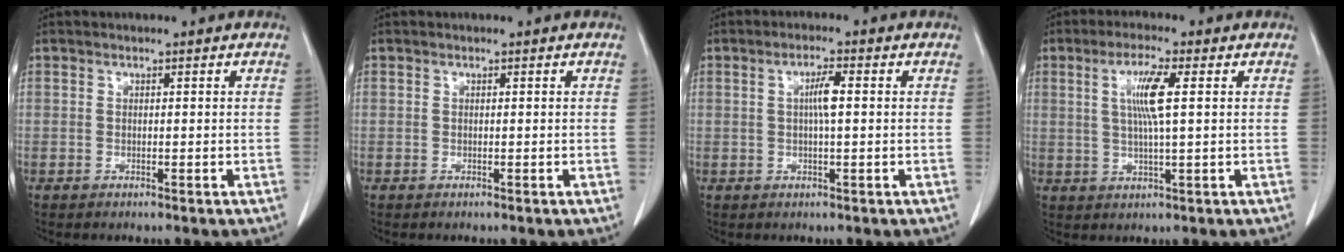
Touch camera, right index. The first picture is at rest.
{"total": 0.0}
{"total": 2.4, "force": [0.3, 0.2, 2.4], "torque": [-0.044, 0.002, 0.004]}
{"total": 6.2, "force": [1.4, 0.1, 6.0], "torque": [-0.116, 0.001, 0.028]}